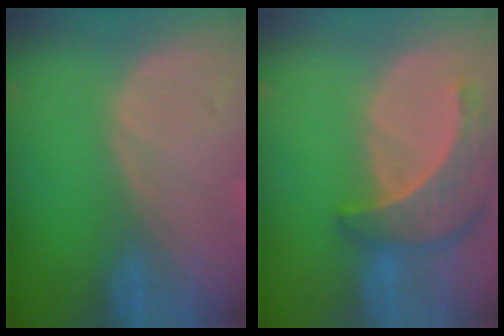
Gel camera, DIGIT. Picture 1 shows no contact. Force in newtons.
{"total": 8.4, "press": 7.8, "slide": 3.3}